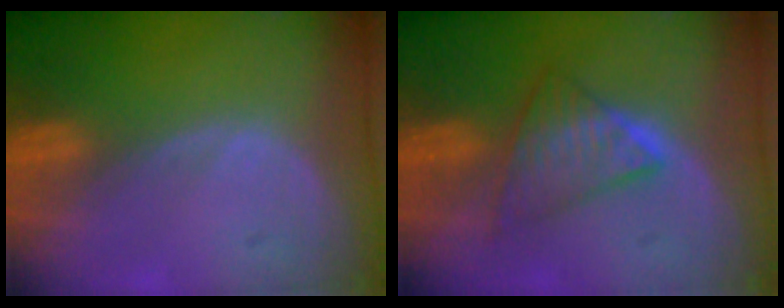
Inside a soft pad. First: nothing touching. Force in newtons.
{"total": 5.9, "press": 5.9, "slide": 0.7}